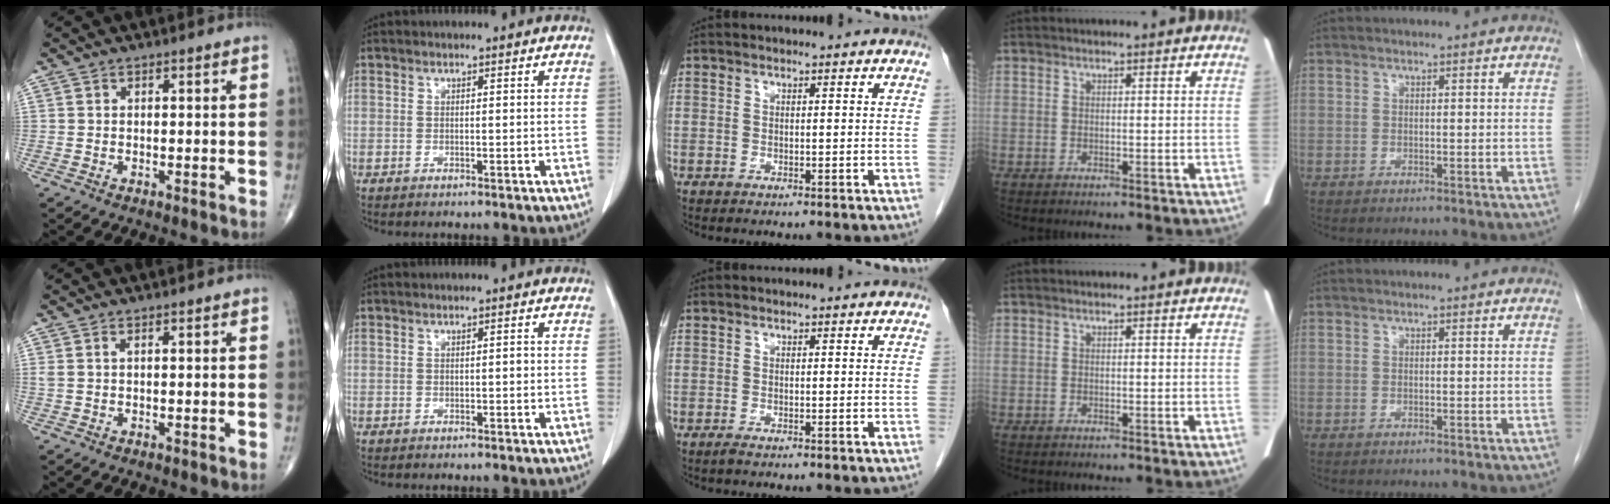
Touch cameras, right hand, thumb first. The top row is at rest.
{"thumb": {"total": 1.0, "force": [0.4, 0.3, 0.9], "torque": [-0.030, 0.012, 0.013]}, "index": {"total": 0.6, "force": [0.0, 0.2, 0.6], "torque": [-0.005, 0.002, 0.000]}, "middle": {"total": 0.5, "force": [-0.5, 0.0, 0.3], "torque": [-0.009, -0.002, -0.009]}}